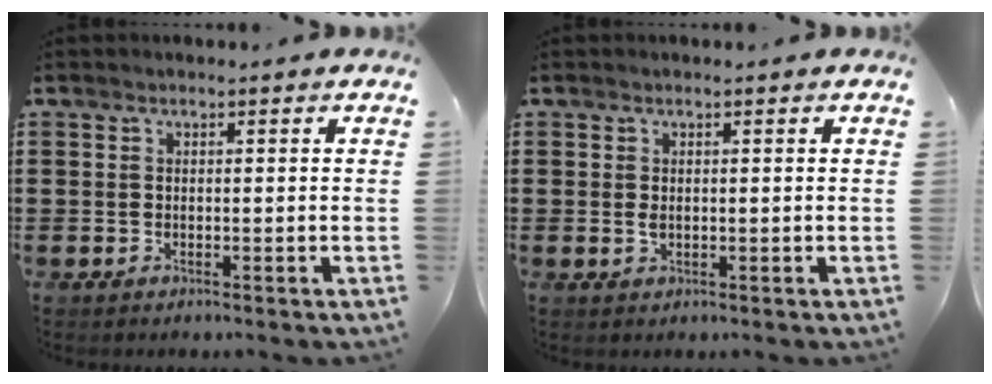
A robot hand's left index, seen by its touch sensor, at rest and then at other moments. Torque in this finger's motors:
{"motor_torque": [0.20, 0.15, 0.15, 0.03]}